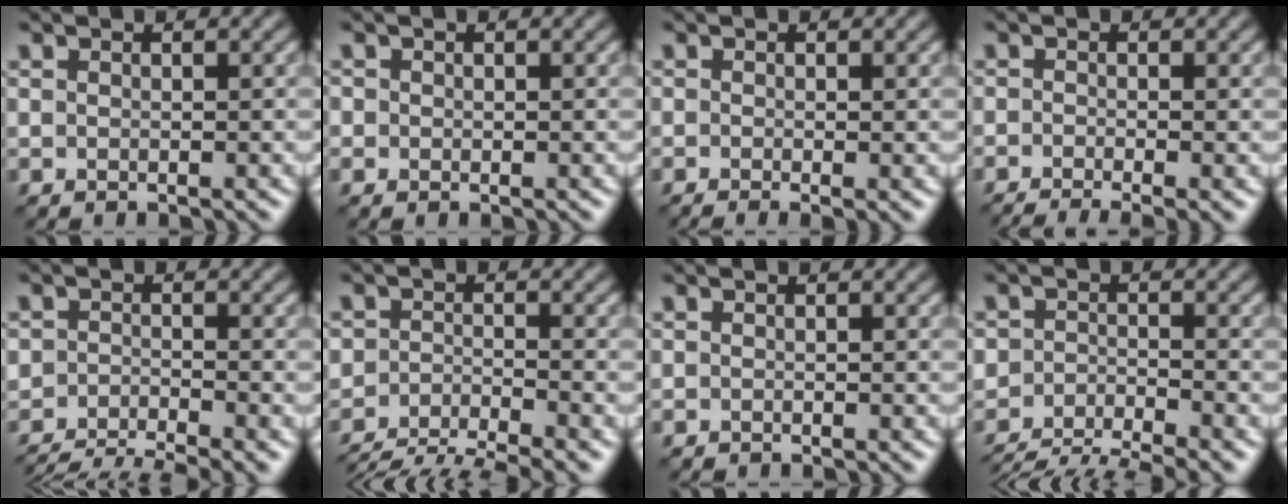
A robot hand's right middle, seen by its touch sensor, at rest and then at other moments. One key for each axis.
{"total": 0.6, "fx": 0.0, "fy": 0.5, "fz": 0.0, "tx": 0.007, "ty": -0.001, "tz": -0.003}
{"total": 1.5, "fx": -0.6, "fy": 0.2, "fz": 1.3, "tx": -0.020, "ty": -0.007, "tz": -0.011}
{"total": 3.4, "fx": -2.3, "fy": 0.7, "fz": 2.5, "tx": -0.034, "ty": -0.012, "tz": -0.042}
{"total": 6.8, "fx": -6.2, "fy": 1.3, "fz": 2.6, "tx": -0.041, "ty": -0.014, "tz": -0.103}
{"total": 5.7, "fx": -5.2, "fy": 1.2, "fz": 2.1, "tx": -0.036, "ty": -0.014, "tz": -0.090}
{"total": 0.6, "fx": -0.5, "fy": -0.1, "fz": -0.1, "tx": 0.004, "ty": -0.003, "tz": -0.010}
{"total": 6.5, "fx": -6.0, "fy": 1.3, "fz": 2.0, "tx": -0.031, "ty": -0.013, "tz": -0.102}